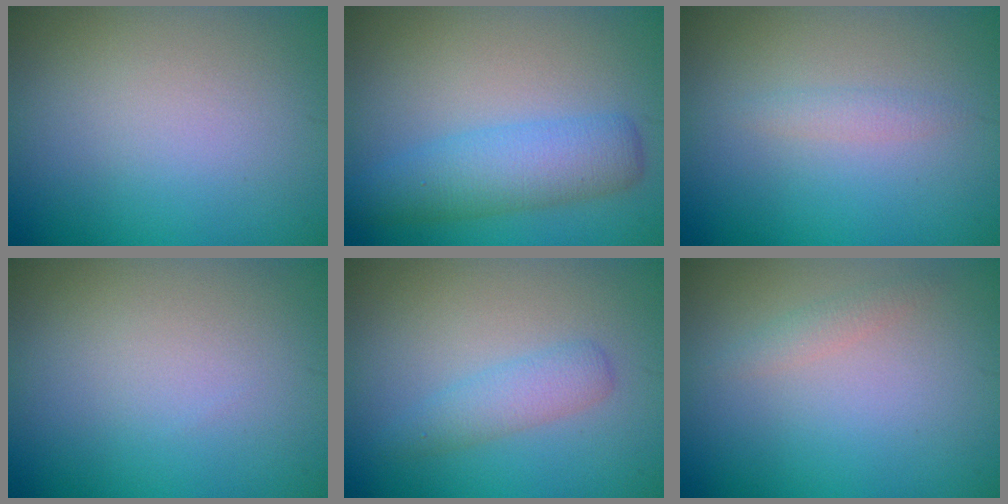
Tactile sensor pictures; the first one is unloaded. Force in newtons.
{"total": 4.5, "press": 4.5, "slide": 0.1}
{"total": 0.9, "press": 0.9, "slide": 0.0}
{"total": 0.0}
{"total": 2.0, "press": 2.0, "slide": 0.1}
{"total": 1.0, "press": 1.0, "slide": 0.0}